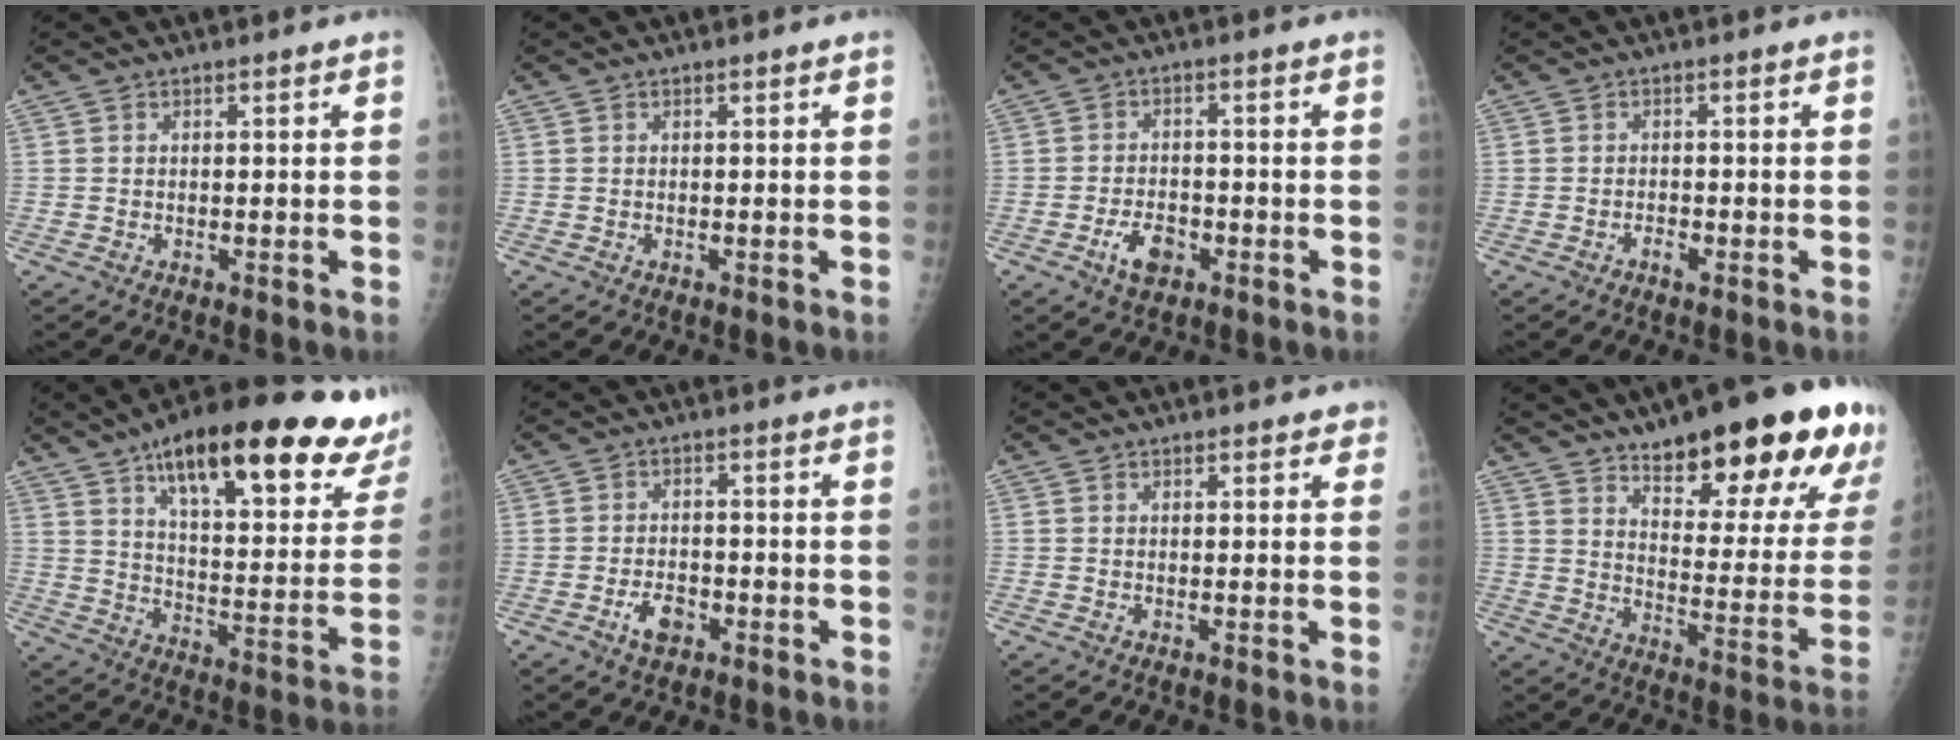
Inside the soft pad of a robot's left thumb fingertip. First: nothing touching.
{"total": 0.0}
{"total": 4.7, "force": [-2.3, 2.8, 3.0], "torque": [-0.045, 0.013, -0.040]}
{"total": 1.6, "force": [-1.0, 0.7, 1.0], "torque": [-0.018, 0.004, -0.018]}
{"total": 30.0, "force": [19.3, 7.9, 21.5], "torque": [-0.276, -0.053, 0.275]}
{"total": 4.2, "force": [-2.1, 2.5, 2.7], "torque": [-0.040, 0.012, -0.035]}
{"total": 1.8, "force": [1.3, 1.0, 0.7], "torque": [0.012, -0.003, 0.008]}
{"total": 25.4, "force": [16.5, 7.0, 18.0], "torque": [-0.203, -0.071, 0.232]}